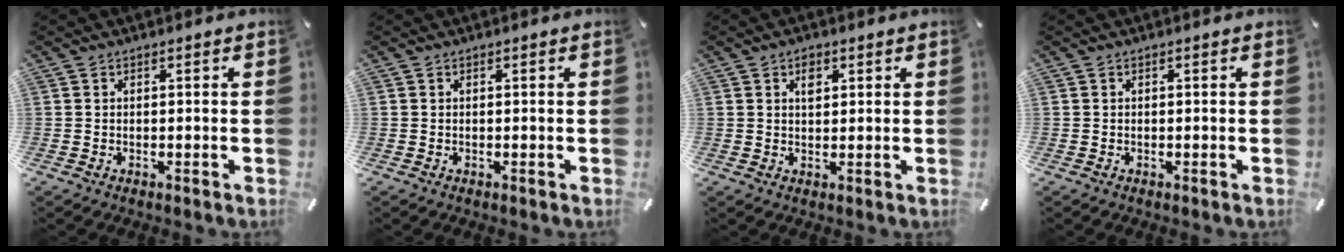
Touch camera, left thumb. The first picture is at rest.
{"total": 0.0}
{"total": 2.7, "force": [1.2, 1.8, 1.6], "torque": [-0.020, -0.004, 0.018]}
{"total": 0.0}